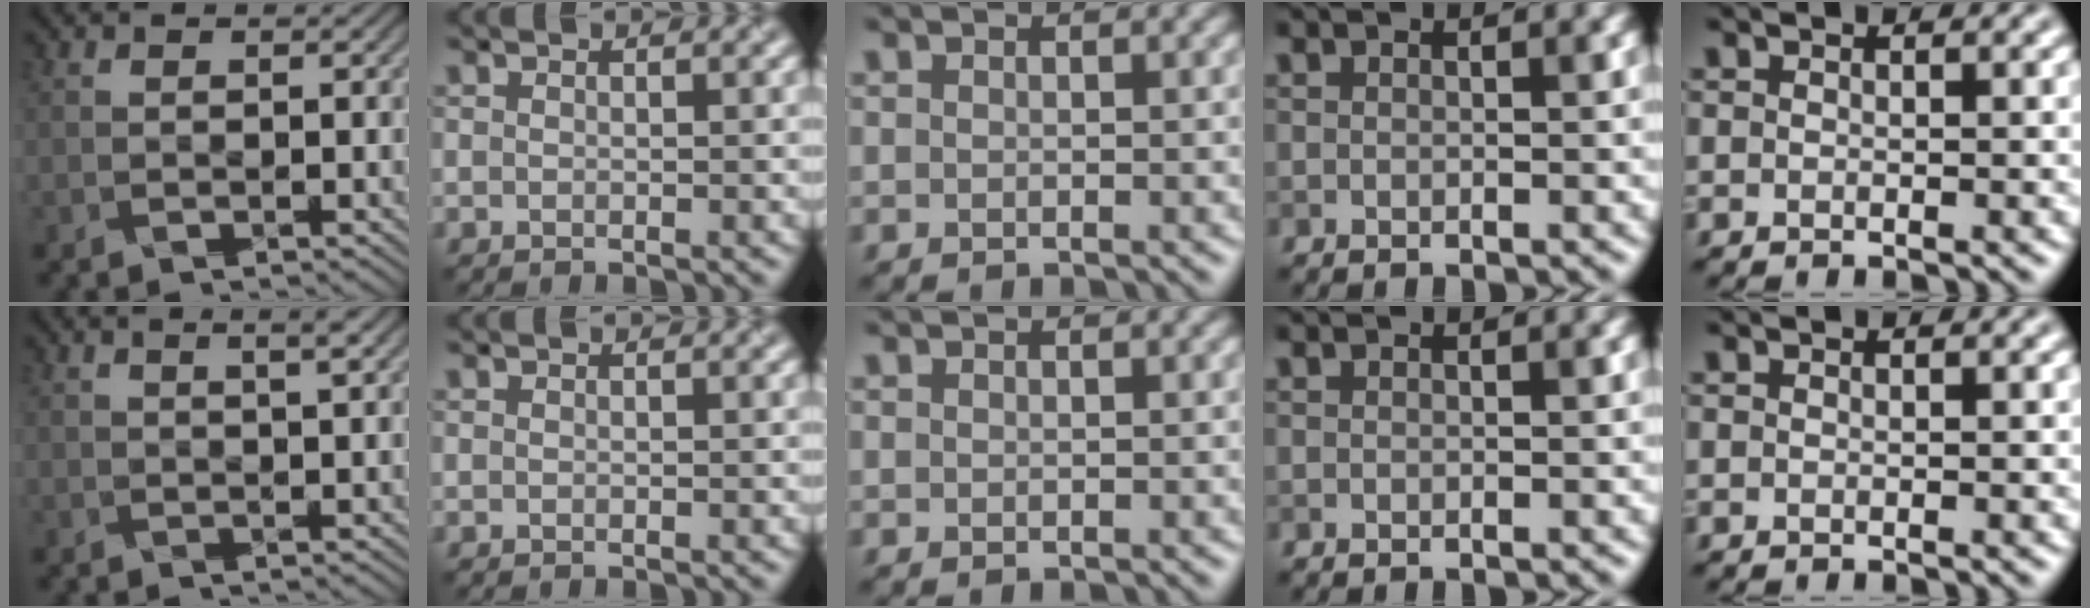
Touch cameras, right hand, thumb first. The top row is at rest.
{"thumb": {"total": 2.2, "force": [1.0, 0.4, 1.9], "torque": [-0.029, 0.006, 0.013]}}